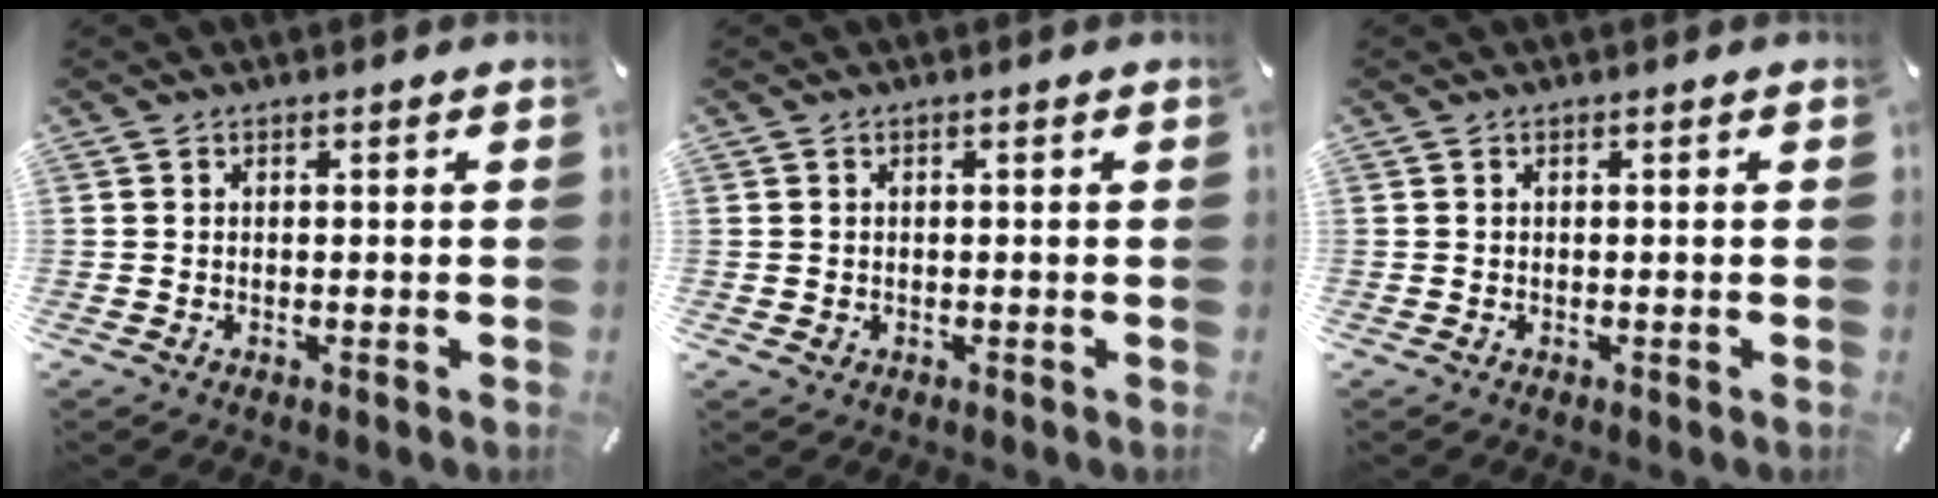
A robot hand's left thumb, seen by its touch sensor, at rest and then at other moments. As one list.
[{"total": 0.8, "force": [0.1, 0.8, 0.2], "torque": [-0.004, 0.006, 0.000]}, {"total": 0.0}]